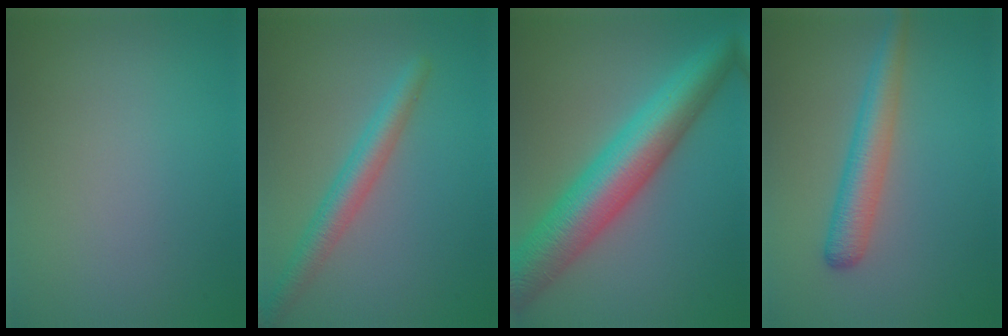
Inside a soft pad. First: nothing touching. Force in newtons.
{"total": 3.5, "press": 3.5, "slide": 0.1}
{"total": 9.7, "press": 9.7, "slide": 0.3}
{"total": 3.7, "press": 3.7, "slide": 0.1}